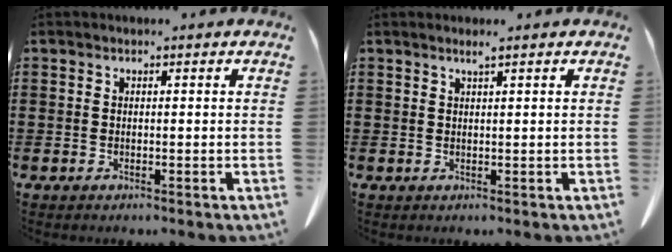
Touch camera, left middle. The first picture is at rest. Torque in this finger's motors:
{"motor_torque": [0.13, 0.09, 0.01, 0.02]}